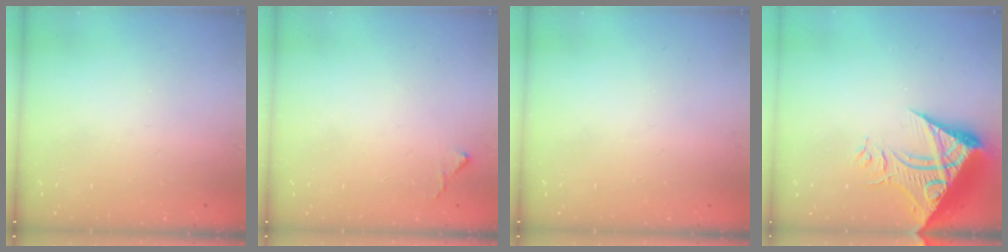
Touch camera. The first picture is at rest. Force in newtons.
{"total": 5.1, "press": 5.0, "slide": 0.7}
{"total": 0.0}
{"total": 19.4, "press": 19.3, "slide": 2.1}